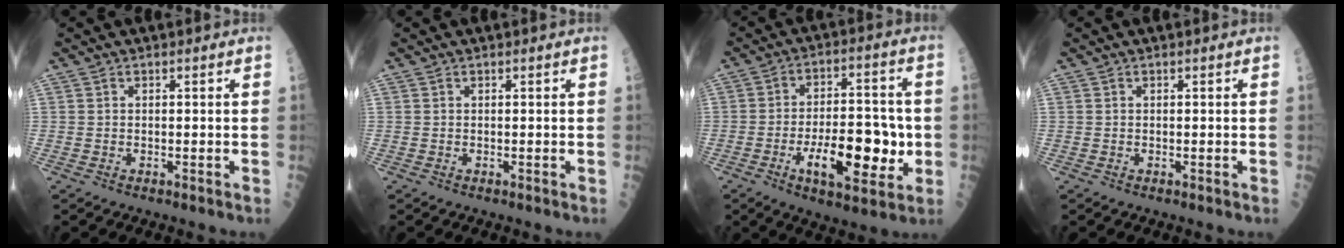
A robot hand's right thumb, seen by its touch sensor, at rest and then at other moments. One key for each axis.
{"total": 0.0}
{"total": 15.7, "fx": -3.6, "fy": 6.7, "fz": 13.8, "tx": -0.189, "ty": 0.016, "tz": -0.051}
{"total": 0.0}